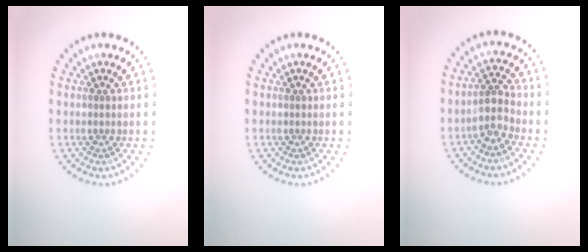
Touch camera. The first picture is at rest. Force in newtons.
{"total": 0.0}
{"total": 2.7, "press": 2.3, "slide": 1.4}